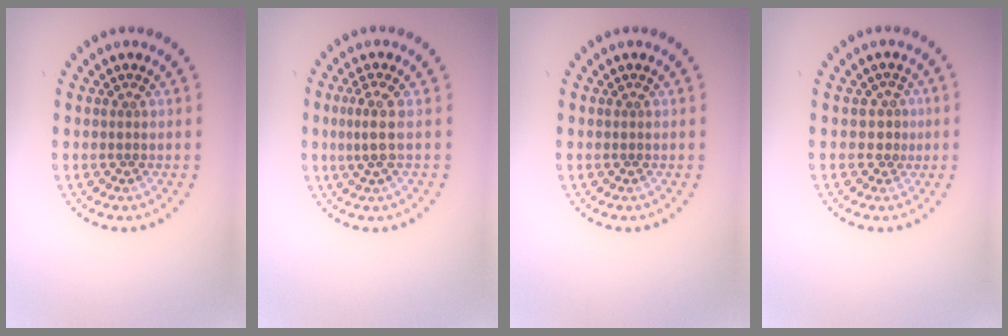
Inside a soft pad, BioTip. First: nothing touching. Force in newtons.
{"total": 2.0, "press": 1.5, "slide": 1.3}
{"total": 0.0}
{"total": 1.6, "press": 1.3, "slide": 1.0}